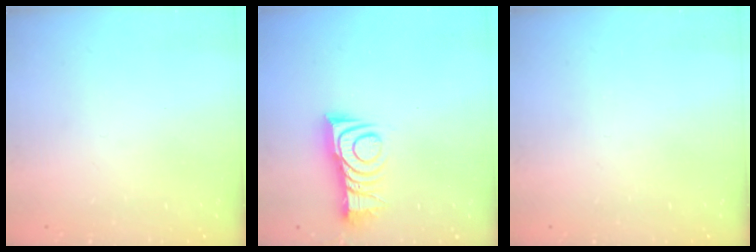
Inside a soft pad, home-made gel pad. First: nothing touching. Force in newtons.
{"total": 10.7, "press": 10.6, "slide": 0.4}
{"total": 0.0}